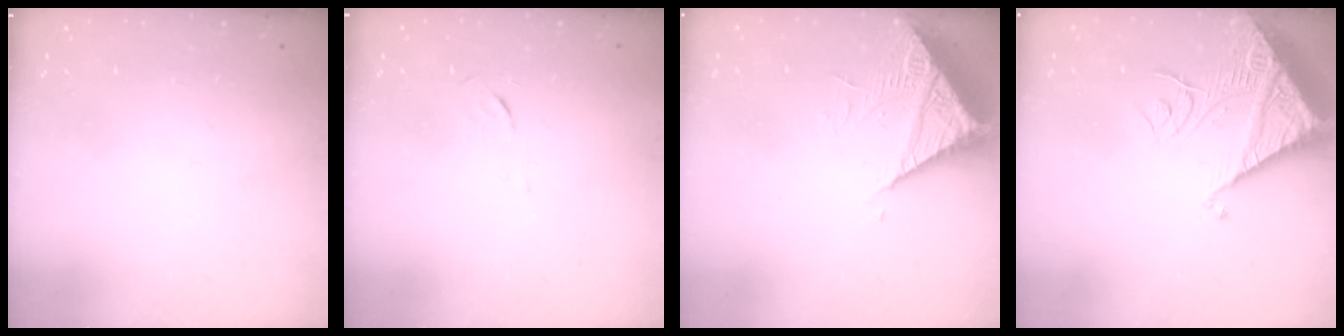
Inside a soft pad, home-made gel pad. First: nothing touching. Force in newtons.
{"total": 3.4, "press": 3.4, "slide": 0.3}
{"total": 7.8, "press": 7.8, "slide": 0.8}
{"total": 13.8, "press": 13.7, "slide": 1.3}